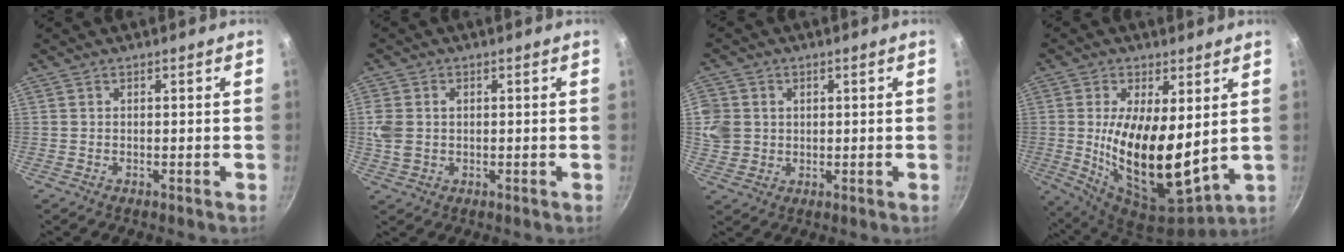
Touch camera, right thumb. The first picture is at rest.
{"total": 5.2, "force": [0.5, 4.0, 3.3], "torque": [-0.070, 0.003, 0.010]}
{"total": 8.9, "force": [1.4, 8.1, 3.4], "torque": [-0.063, -0.002, 0.029]}
{"total": 17.7, "force": [1.6, 7.8, 15.8], "torque": [-0.272, -0.041, 0.038]}